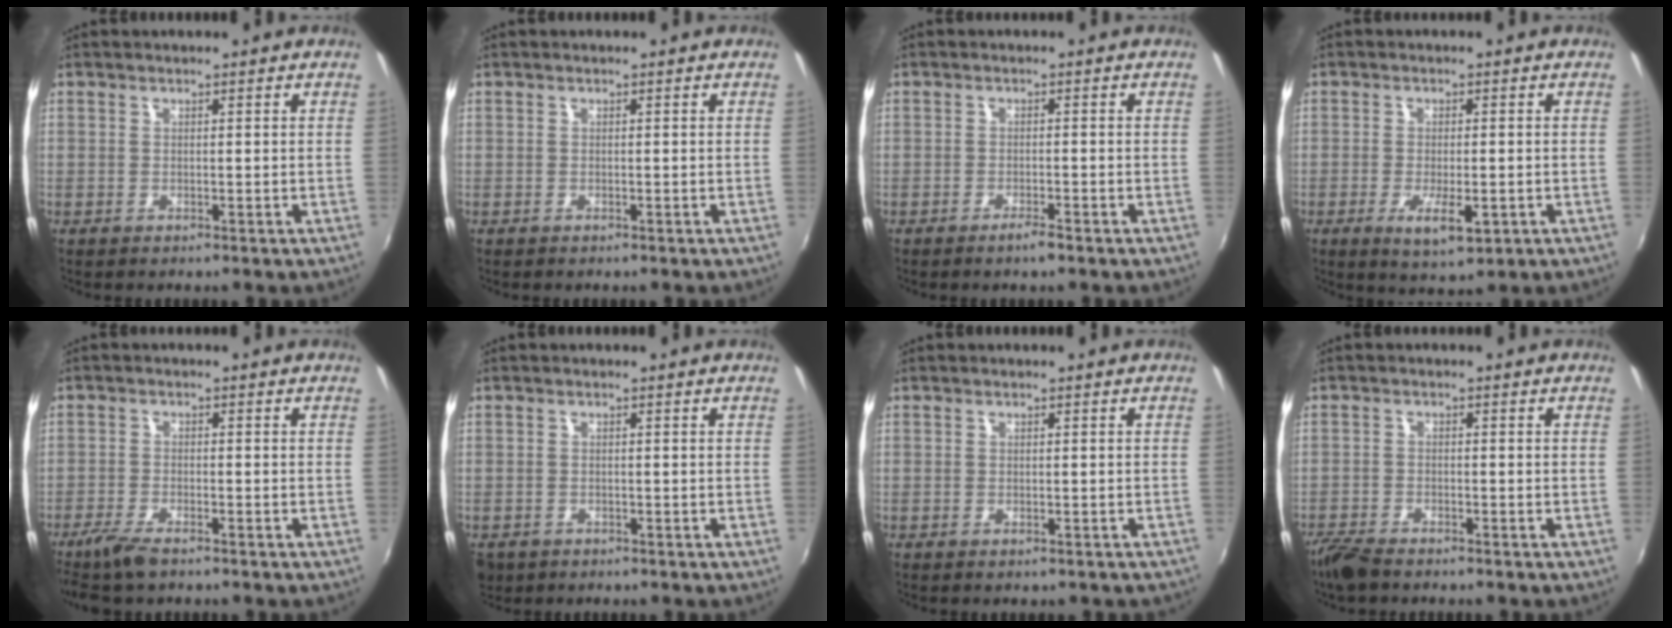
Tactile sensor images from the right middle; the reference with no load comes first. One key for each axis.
{"total": 0.0}
{"total": 1.9, "fx": -1.5, "fy": 0.2, "fz": 1.1, "tx": -0.026, "ty": -0.001, "tz": -0.030}
{"total": 6.1, "fx": -2.3, "fy": 2.0, "fz": 5.2, "tx": -0.100, "ty": -0.017, "tz": -0.035}
{"total": 5.5, "fx": -4.4, "fy": 1.1, "fz": 3.1, "tx": -0.086, "ty": -0.016, "tz": -0.086}
{"total": 4.5, "fx": -2.3, "fy": 3.3, "fz": 1.9, "tx": -0.048, "ty": -0.012, "tz": -0.034}
{"total": 1.5, "fx": -1.1, "fy": 0.6, "fz": 0.7, "tx": -0.011, "ty": -0.003, "tz": -0.012}
{"total": 4.8, "fx": -4.1, "fy": 1.2, "fz": 2.0, "tx": -0.062, "ty": -0.017, "tz": -0.083}